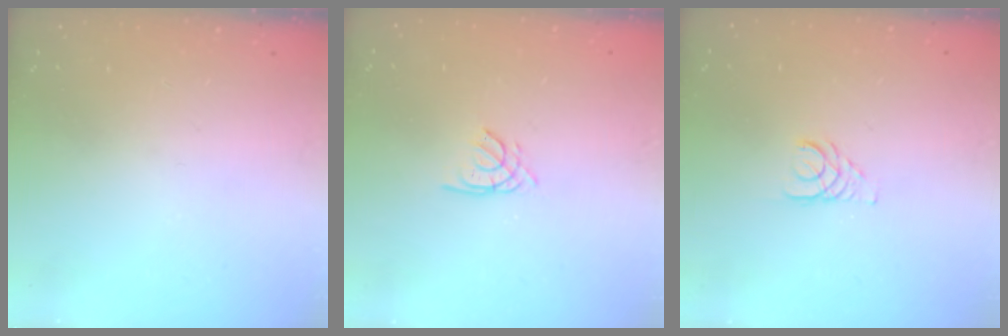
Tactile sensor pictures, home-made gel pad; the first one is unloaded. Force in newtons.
{"total": 1.6, "press": 1.5, "slide": 0.4}
{"total": 2.9, "press": 2.9, "slide": 0.3}